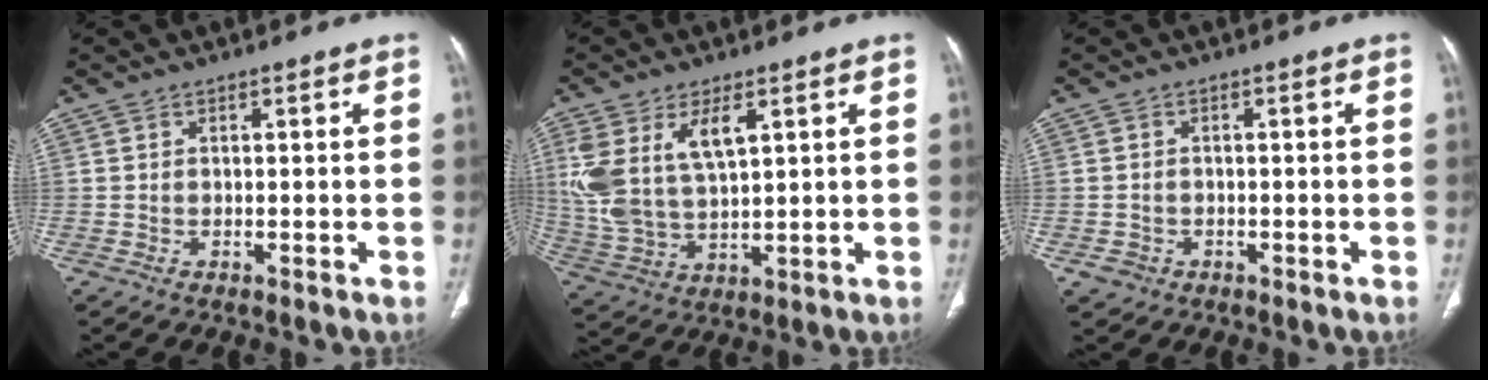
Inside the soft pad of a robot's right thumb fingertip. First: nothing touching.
{"total": 12.6, "force": [4.6, 6.2, 9.9], "torque": [-0.211, -0.013, 0.103]}
{"total": 2.3, "force": [-0.9, 2.0, 0.5], "torque": [-0.005, 0.007, -0.011]}